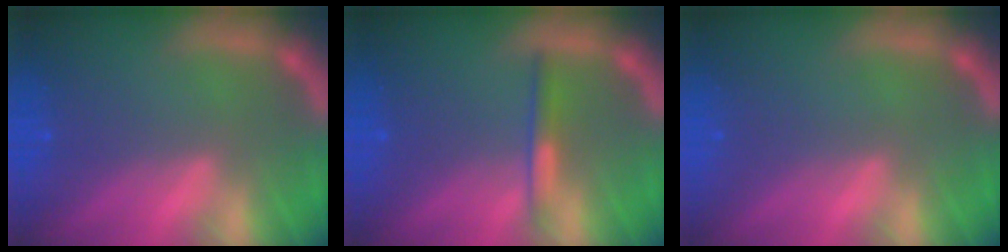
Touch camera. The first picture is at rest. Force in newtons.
{"total": 2.0}
{"total": 0.0}